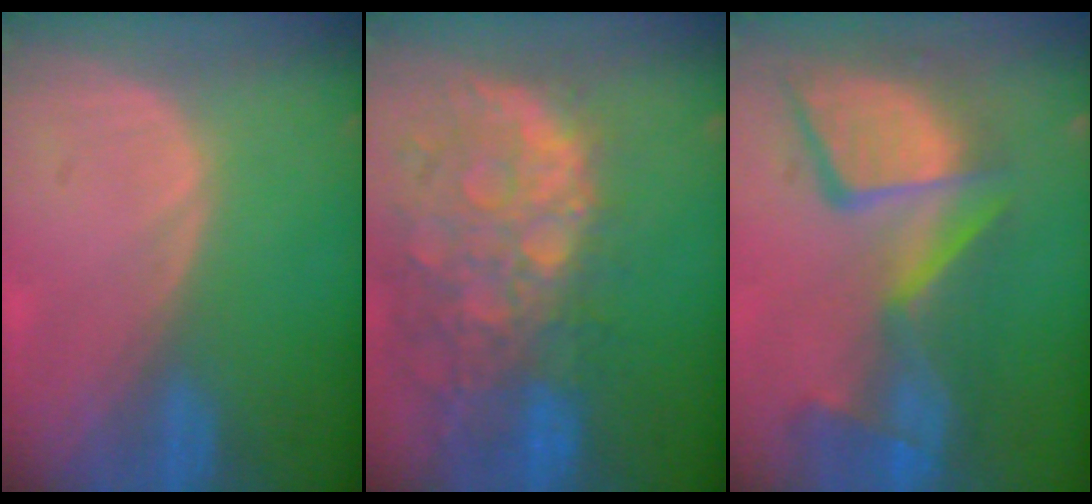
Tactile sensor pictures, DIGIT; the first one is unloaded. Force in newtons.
{"total": 13.8, "press": 11.2, "slide": 8.1}
{"total": 13.2, "press": 11.2, "slide": 7.0}